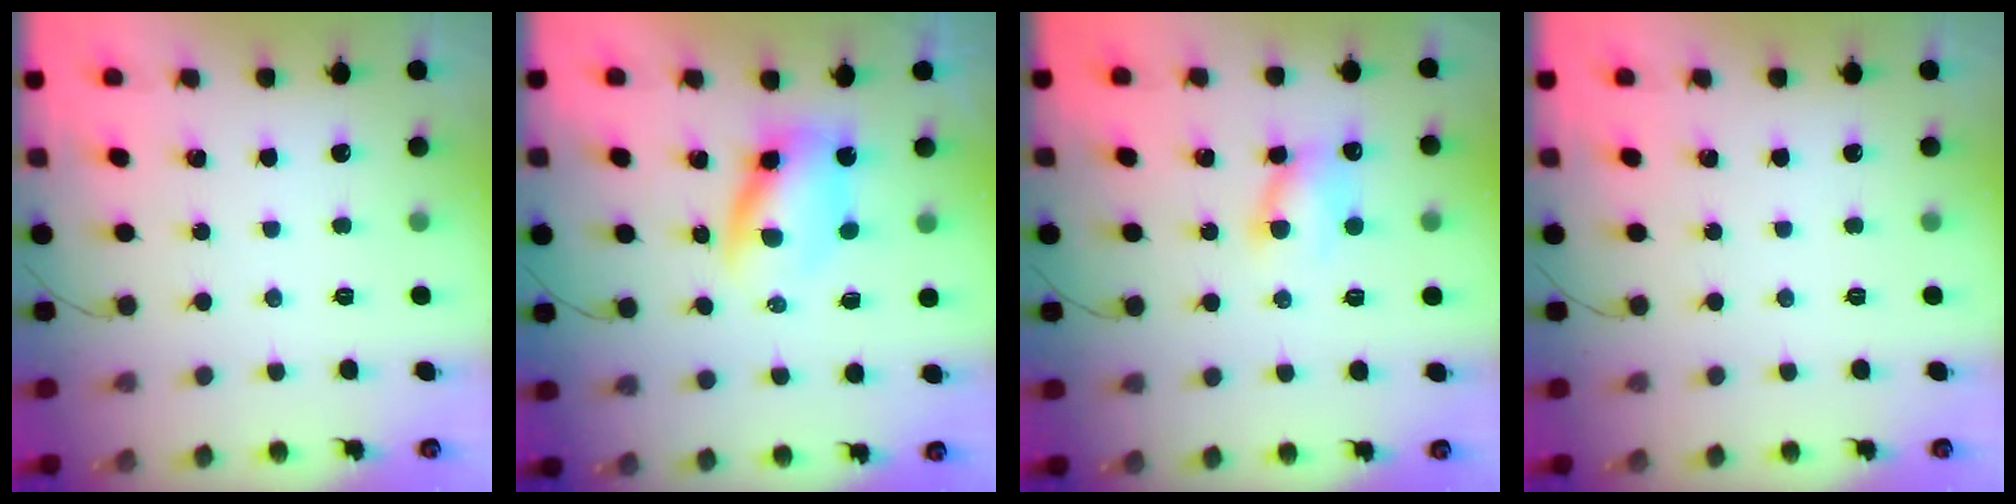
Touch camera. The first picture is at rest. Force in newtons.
{"total": 4.9, "press": 4.8, "slide": 1.0}
{"total": 7.1, "press": 7.0, "slide": 0.9}
{"total": 0.0}